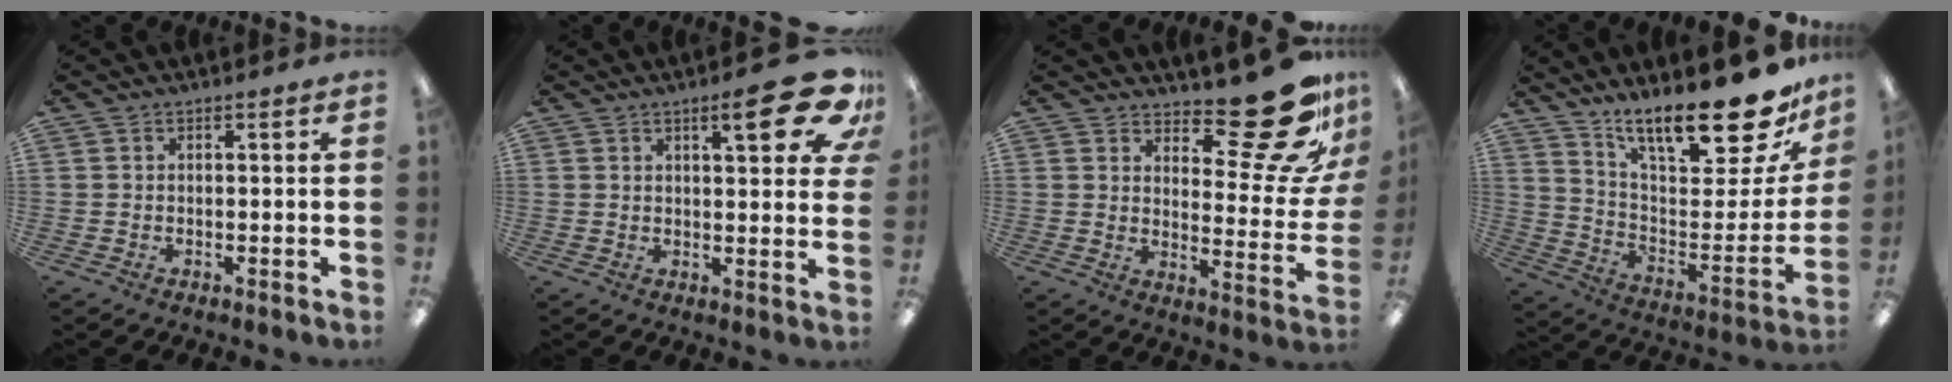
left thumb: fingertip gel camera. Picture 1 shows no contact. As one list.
[{"total": 13.8, "force": [7.2, 4.1, 11.0], "torque": [-0.130, -0.035, 0.105]}, {"total": 19.6, "force": [14.3, 6.0, 12.1], "torque": [-0.136, -0.116, 0.231]}, {"total": 22.6, "force": [16.9, 6.1, 13.6], "torque": [-0.193, -0.127, 0.281]}]